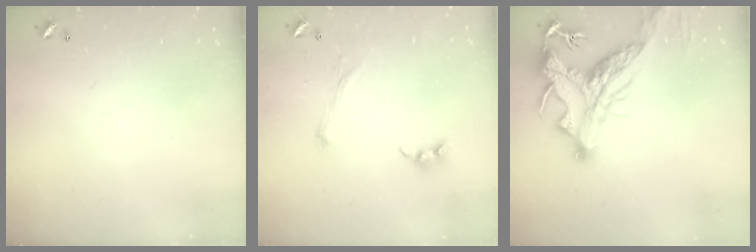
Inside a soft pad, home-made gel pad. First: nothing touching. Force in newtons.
{"total": 2.1, "press": 2.0, "slide": 0.7}
{"total": 5.4, "press": 5.0, "slide": 1.9}